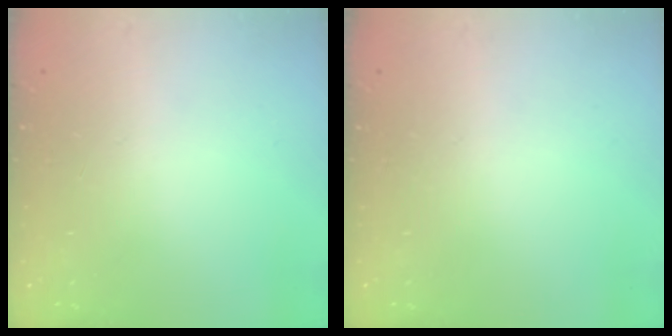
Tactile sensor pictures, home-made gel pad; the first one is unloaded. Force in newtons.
{"total": 0.0}